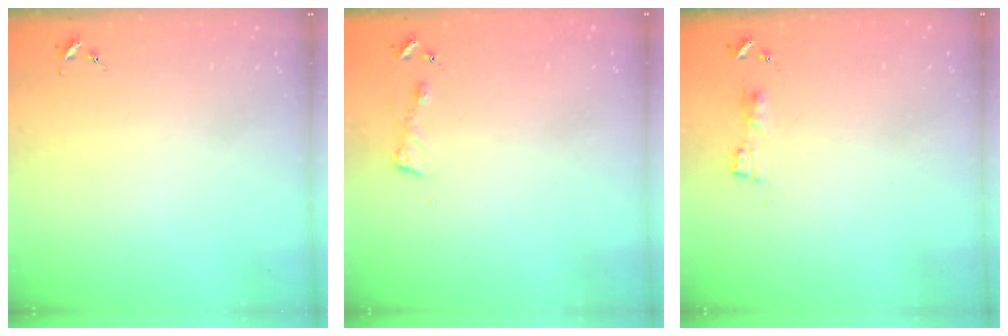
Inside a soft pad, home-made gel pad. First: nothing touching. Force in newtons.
{"total": 3.2, "press": 3.1, "slide": 0.4}
{"total": 2.9, "press": 2.8, "slide": 0.3}